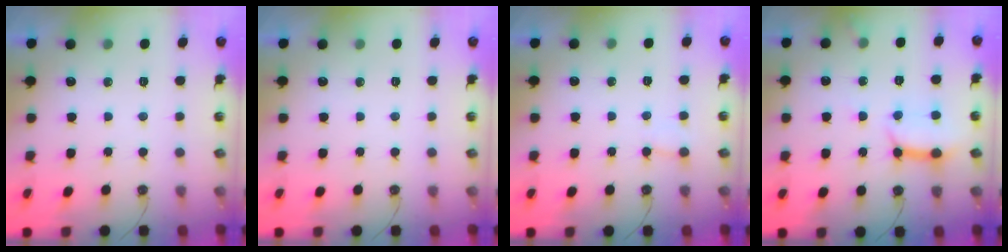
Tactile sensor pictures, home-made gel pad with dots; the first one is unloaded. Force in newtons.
{"total": 0.0}
{"total": 3.8, "press": 3.8, "slide": 0.3}
{"total": 9.8, "press": 9.8, "slide": 1.0}